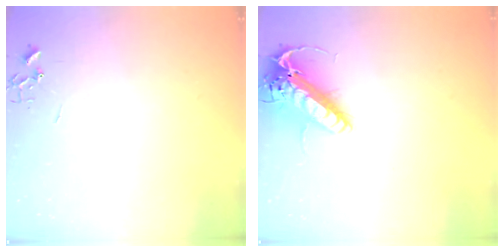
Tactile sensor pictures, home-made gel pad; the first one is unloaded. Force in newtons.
{"total": 17.8, "press": 17.5, "slide": 3.4}